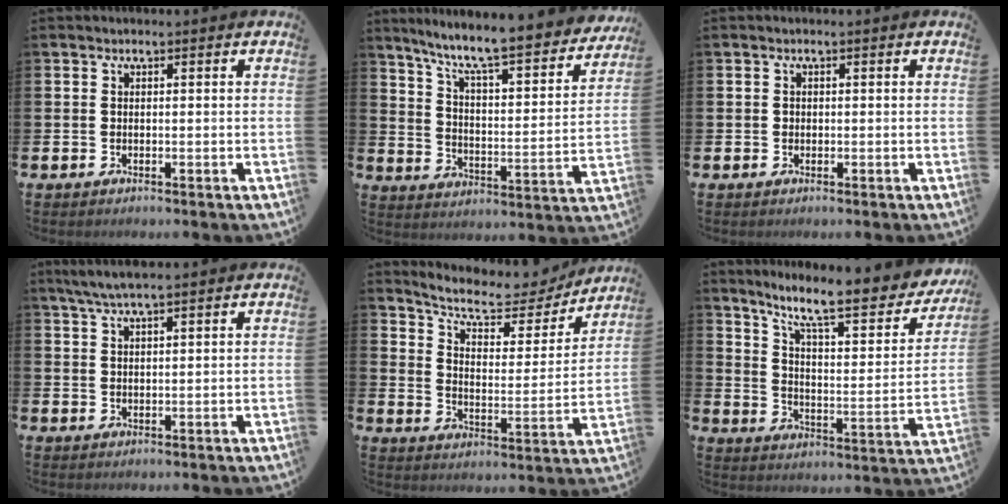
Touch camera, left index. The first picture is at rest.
{"total": 8.5, "force": [7.5, 0.8, 3.8], "torque": [-0.102, -0.064, 0.121]}
{"total": 0.5, "force": [0.0, 0.5, 0.1], "torque": [-0.001, 0.005, -0.002]}
{"total": 3.9, "force": [3.1, 0.4, 2.2], "torque": [-0.048, -0.001, 0.056]}
{"total": 8.0, "force": [7.0, 2.7, 2.7], "torque": [-0.076, -0.048, 0.116]}
{"total": 10.4, "force": [8.4, 2.1, 5.8], "torque": [-0.124, -0.061, 0.133]}